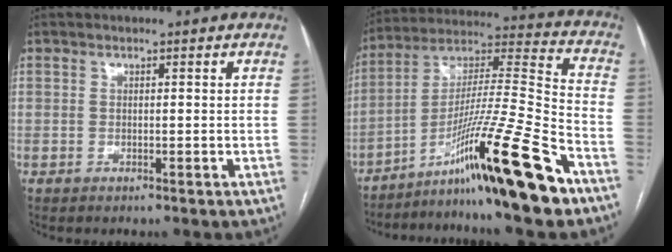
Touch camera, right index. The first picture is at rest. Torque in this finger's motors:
{"motor_torque": [1.90, -0.26, 0.42, 0.09]}